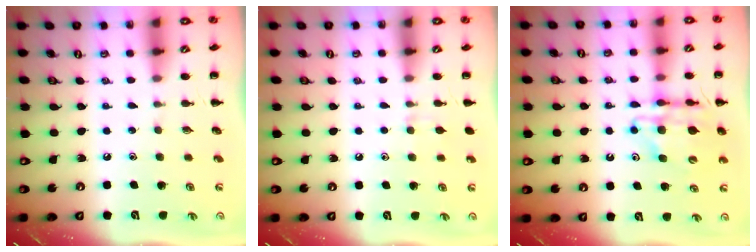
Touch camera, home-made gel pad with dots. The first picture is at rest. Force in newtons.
{"total": 6.2, "press": 5.8, "slide": 2.2}
{"total": 12.9, "press": 12.3, "slide": 3.8}